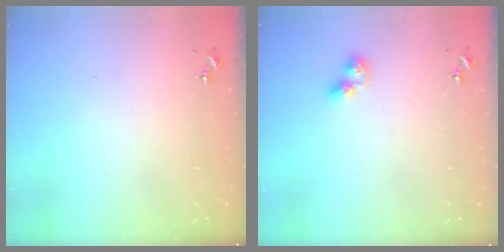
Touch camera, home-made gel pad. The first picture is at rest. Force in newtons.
{"total": 5.5, "press": 5.5, "slide": 0.3}